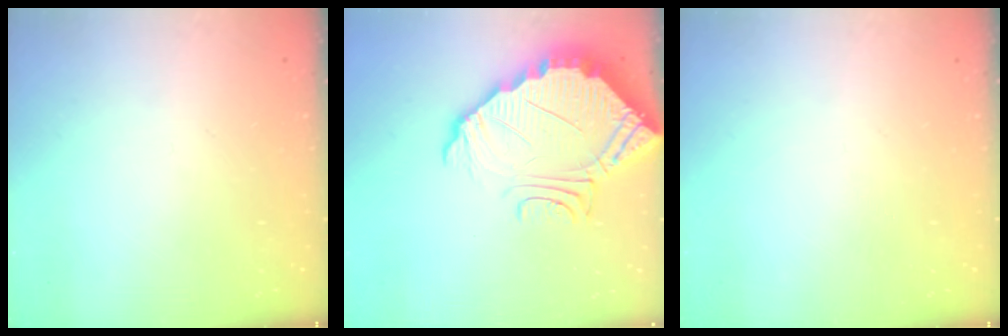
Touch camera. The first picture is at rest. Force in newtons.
{"total": 9.7, "press": 9.7, "slide": 0.8}
{"total": 0.0}